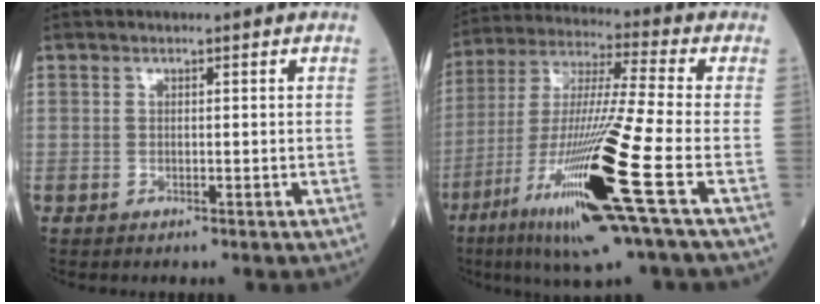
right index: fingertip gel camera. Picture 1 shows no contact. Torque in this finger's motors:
{"motor_torque": [1.23, -0.91, 1.05, 0.21]}